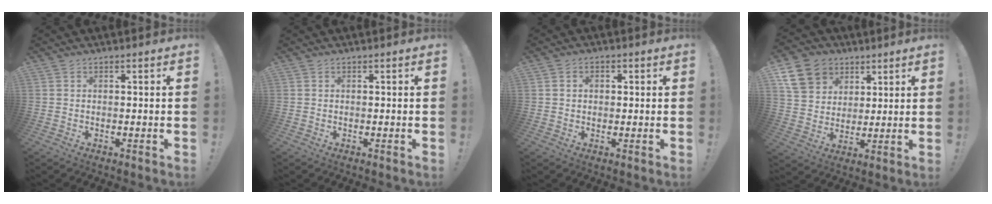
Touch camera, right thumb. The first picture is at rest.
{"total": 0.0}
{"total": 2.0, "force": [-0.1, 1.7, 1.1], "torque": [-0.008, 0.002, -0.006]}
{"total": 13.7, "force": [6.6, 10.9, 4.8], "torque": [-0.070, -0.028, 0.136]}